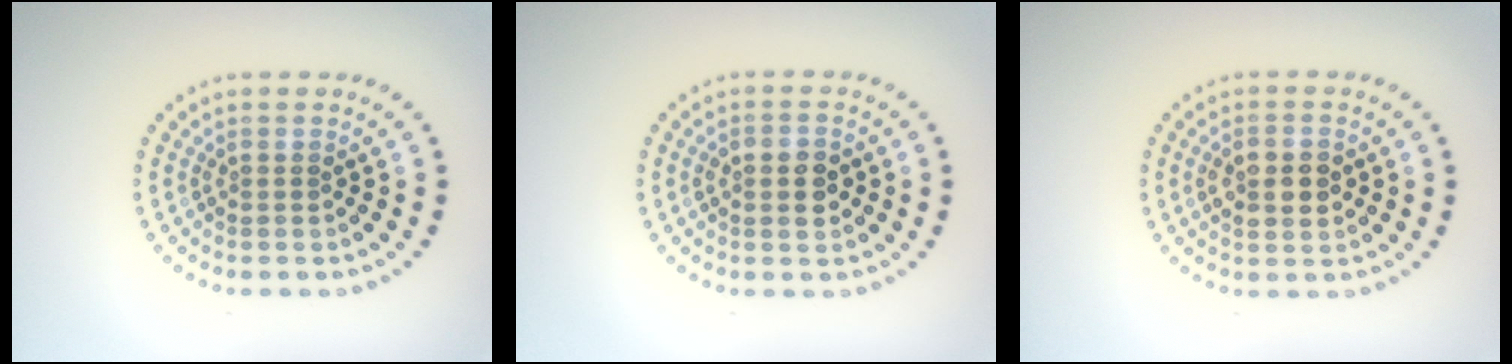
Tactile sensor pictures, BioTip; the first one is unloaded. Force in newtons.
{"total": 3.1, "press": 3.1, "slide": 0.2}
{"total": 2.9, "press": 2.9, "slide": 0.1}